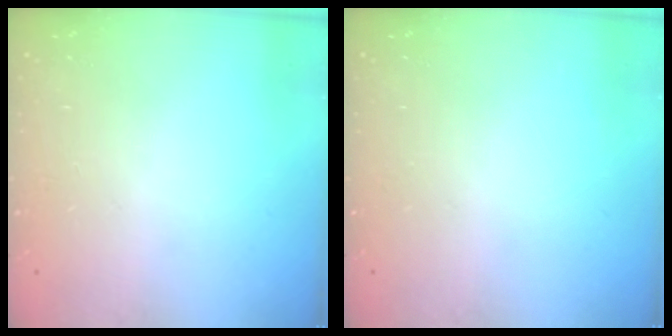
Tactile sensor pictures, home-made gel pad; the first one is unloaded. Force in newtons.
{"total": 0.0}